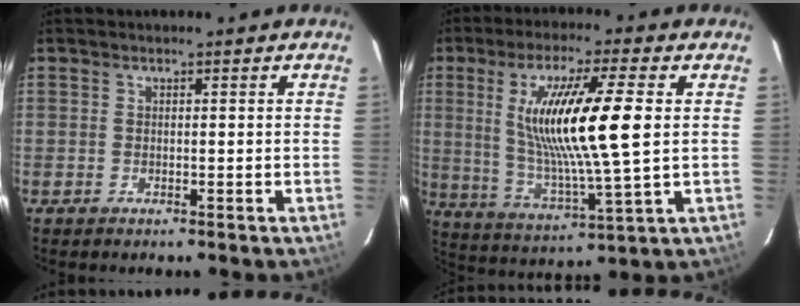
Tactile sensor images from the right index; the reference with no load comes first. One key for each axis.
{"total": 17.4, "fx": 3.0, "fy": 1.5, "fz": 17.0, "tx": -0.317, "ty": -0.012, "tz": 0.065}